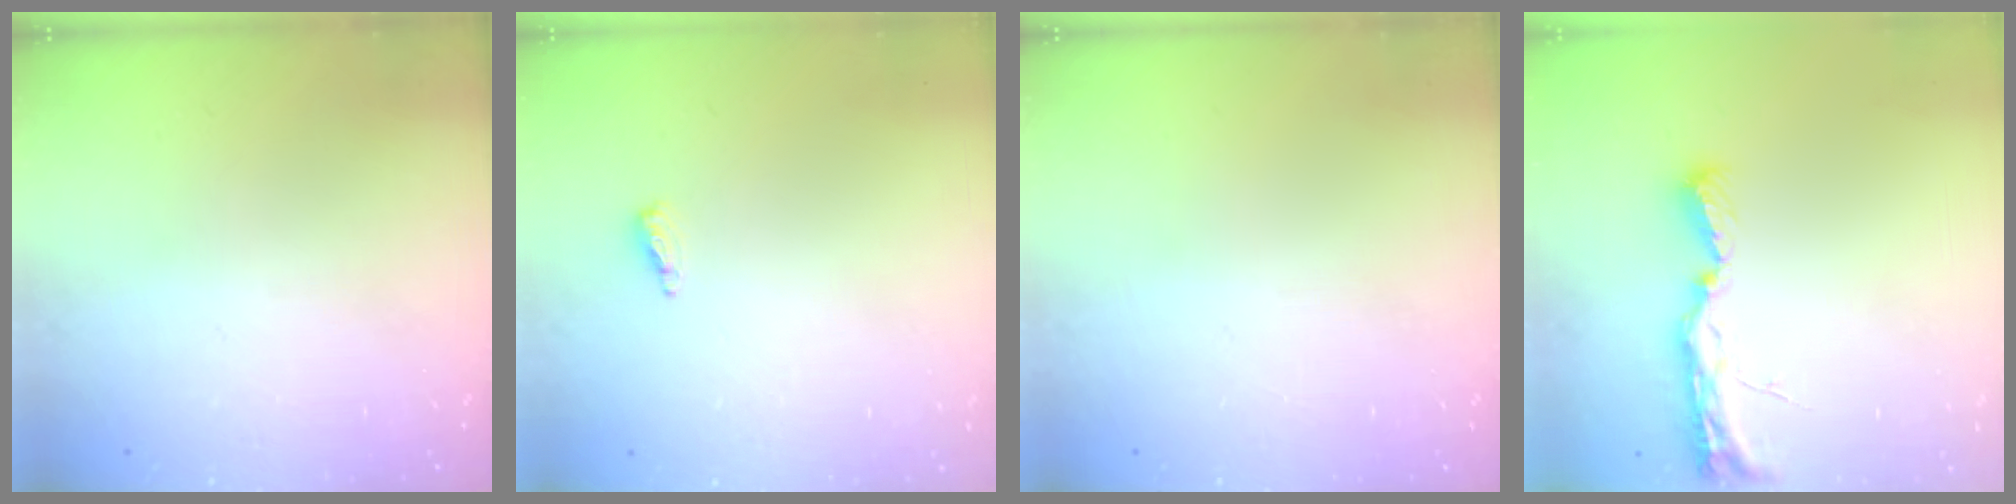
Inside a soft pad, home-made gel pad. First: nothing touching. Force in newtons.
{"total": 4.6, "press": 4.4, "slide": 1.1}
{"total": 0.0}
{"total": 10.7, "press": 9.7, "slide": 4.5}